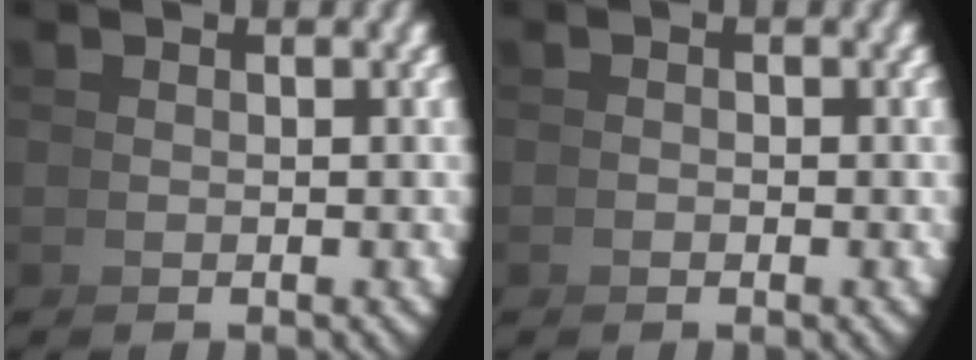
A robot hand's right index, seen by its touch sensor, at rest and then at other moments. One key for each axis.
{"total": 0.9, "fx": -0.3, "fy": -0.8, "fz": -0.3, "tx": 0.011, "ty": 0.004, "tz": -0.010}